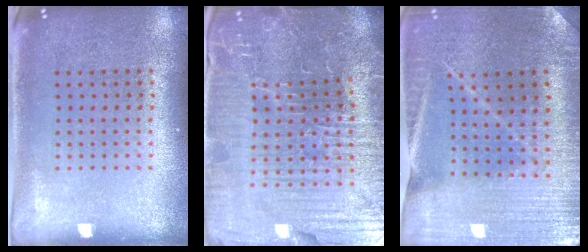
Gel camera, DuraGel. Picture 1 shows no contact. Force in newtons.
{"total": 6.2, "press": 5.8, "slide": 2.3}
{"total": 2.0, "press": 2.0, "slide": 0.1}